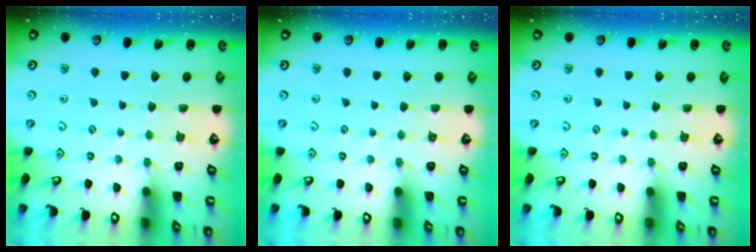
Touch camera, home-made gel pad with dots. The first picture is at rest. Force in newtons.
{"total": 0.0}
{"total": 0.0}